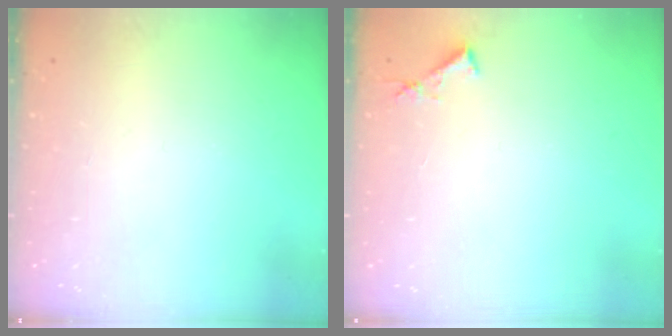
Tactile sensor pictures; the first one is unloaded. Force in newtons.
{"total": 3.8, "press": 3.8, "slide": 0.3}